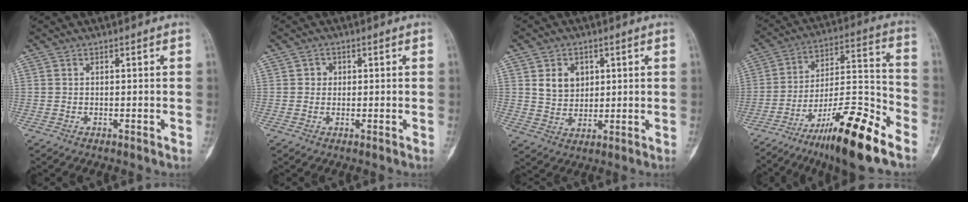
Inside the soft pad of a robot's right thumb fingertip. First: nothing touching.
{"total": 1.7, "force": [0.2, 1.6, 0.5], "torque": [0.004, 0.004, 0.000]}
{"total": 6.4, "force": [2.1, 5.1, 3.2], "torque": [-0.028, -0.012, 0.043]}
{"total": 19.2, "force": [-12.5, 3.4, 14.1], "torque": [-0.247, 0.079, -0.208]}